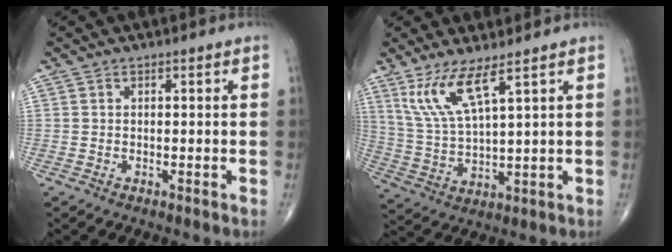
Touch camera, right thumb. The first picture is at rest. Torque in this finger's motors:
{"motor_torque": [-0.83, 1.06, 0.71, 0.94, 0.18]}